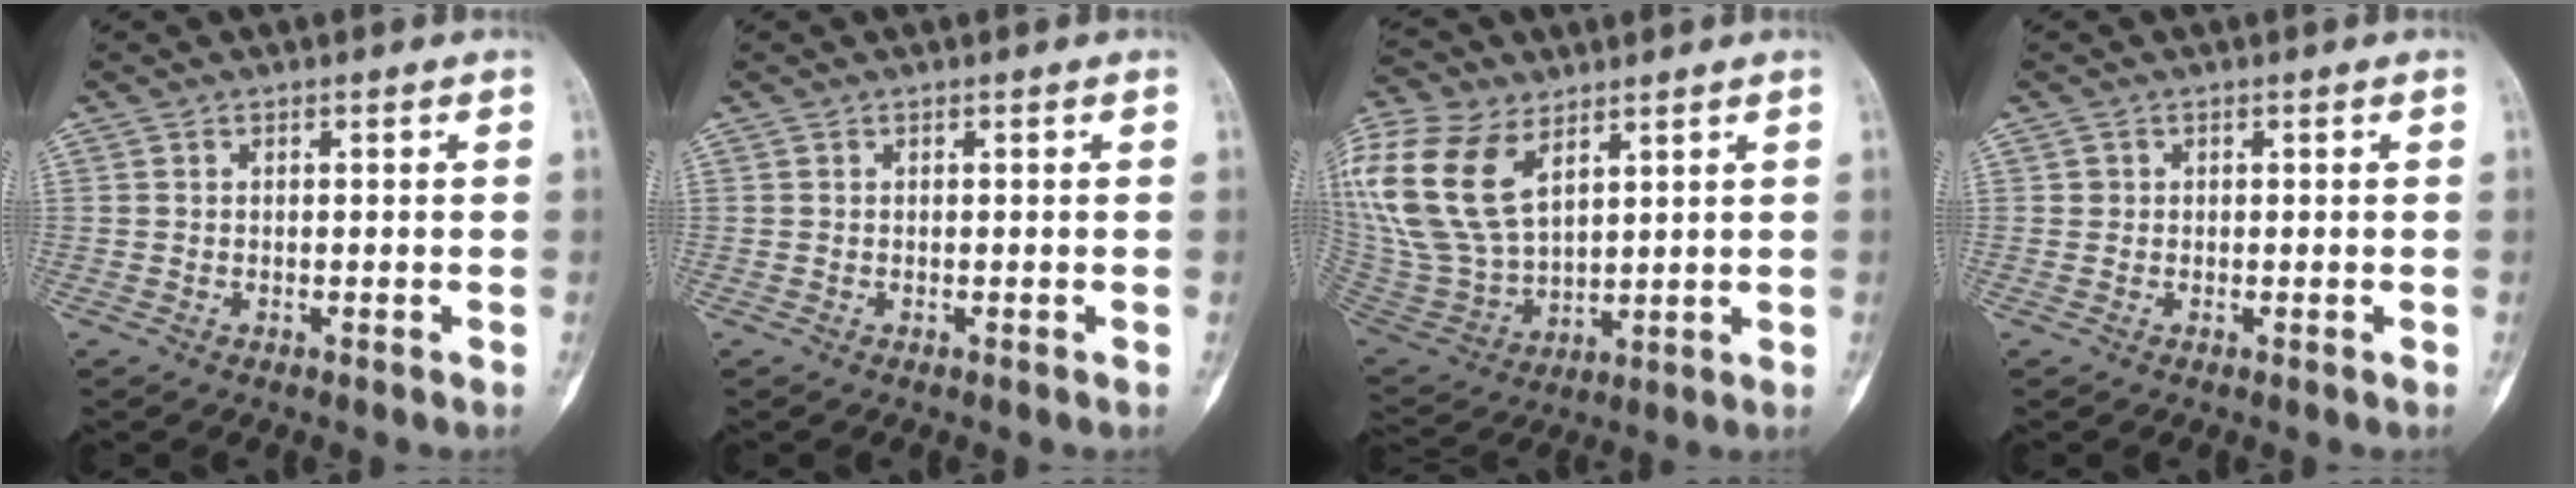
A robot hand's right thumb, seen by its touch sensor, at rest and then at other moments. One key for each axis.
{"total": 0.0}
{"total": 22.3, "fx": 9.5, "fy": 13.3, "fz": 15.2, "tx": -0.342, "ty": -0.019, "tz": 0.194}
{"total": 0.7, "fx": 0.0, "fy": 0.7, "fz": 0.0, "tx": 0.004, "ty": 0.004, "tz": 0.000}